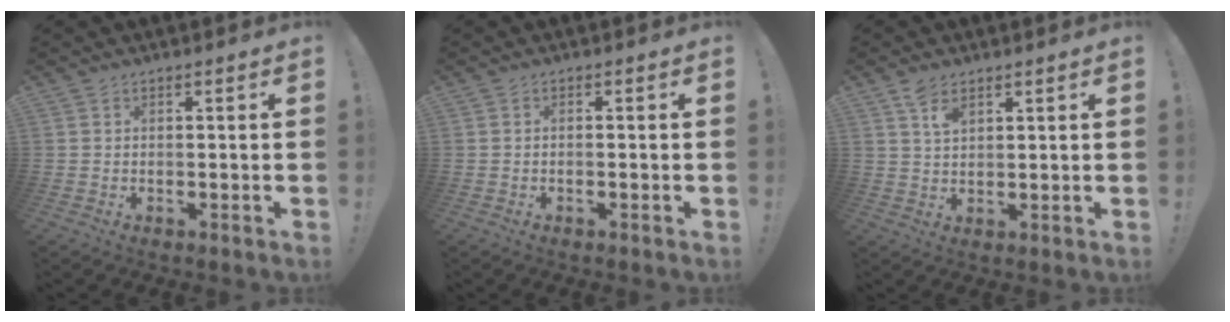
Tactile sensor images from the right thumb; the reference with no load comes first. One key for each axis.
{"total": 0.8, "fx": -0.7, "fy": -0.1, "fz": 0.4, "tx": -0.009, "ty": 0.000, "tz": -0.011}
{"total": 4.7, "fx": 2.9, "fy": 2.3, "fz": 2.9, "tx": -0.045, "ty": -0.011, "tz": 0.052}